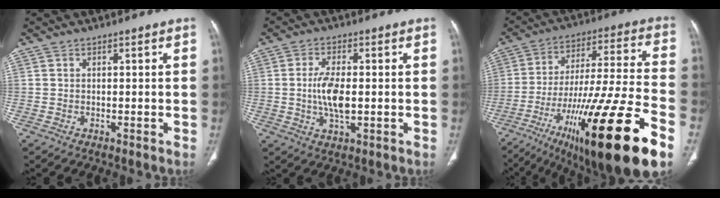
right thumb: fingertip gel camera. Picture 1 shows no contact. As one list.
[{"total": 7.1, "force": [-0.2, 3.0, 6.4], "torque": [-0.133, -0.004, -0.005]}, {"total": 31.0, "force": [-15.4, 5.5, 26.4], "torque": [-0.414, 0.038, -0.242]}]